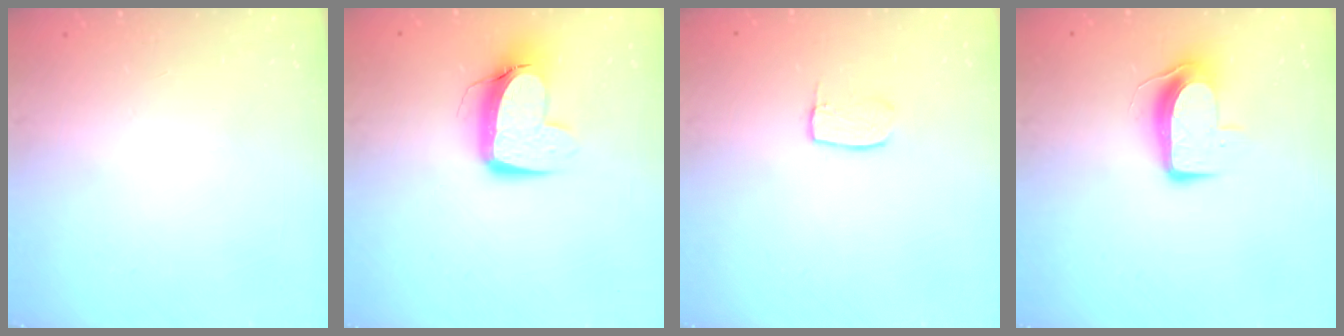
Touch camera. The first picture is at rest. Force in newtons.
{"total": 10.8, "press": 10.7, "slide": 1.1}
{"total": 4.8, "press": 4.8, "slide": 0.3}
{"total": 8.8, "press": 8.8, "slide": 0.5}